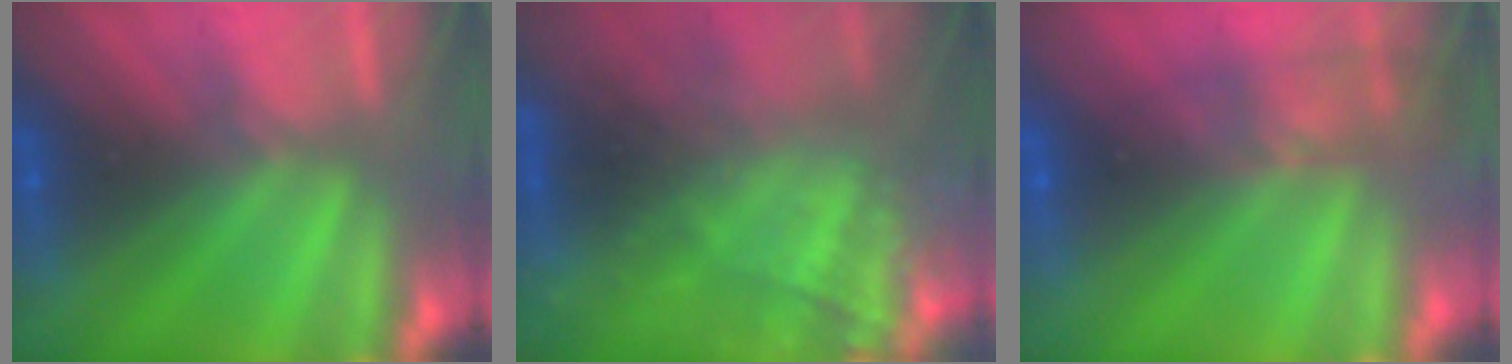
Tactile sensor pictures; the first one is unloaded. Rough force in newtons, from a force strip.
{"total": 8.8}
{"total": 9.7}